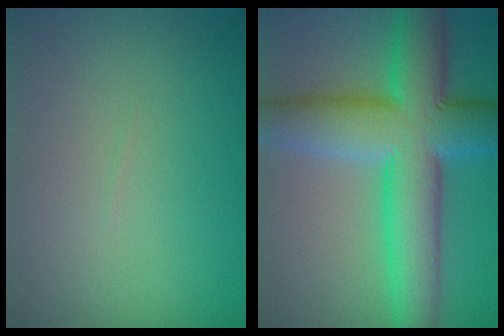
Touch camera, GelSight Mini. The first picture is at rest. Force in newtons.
{"total": 10.9, "press": 10.9, "slide": 0.2}